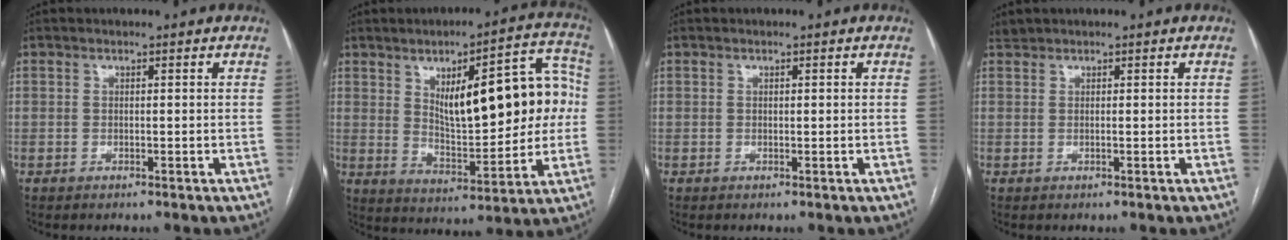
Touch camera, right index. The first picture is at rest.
{"total": 18.2, "force": [3.3, 6.3, 16.8], "torque": [-0.226, 0.033, 0.059]}
{"total": 0.0}
{"total": 0.6, "force": [0.6, 0.1, 0.2], "torque": [-0.009, 0.011, 0.015]}